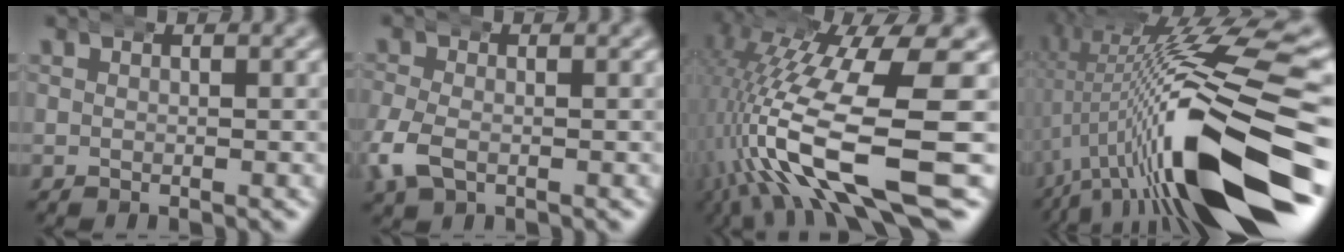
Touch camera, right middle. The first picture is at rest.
{"total": 3.2, "force": [-1.0, 2.3, 2.0], "torque": [-0.066, -0.006, -0.014]}
{"total": 14.2, "force": [-3.6, 5.7, 12.5], "torque": [-0.238, -0.020, -0.042]}
{"total": 15.6, "force": [-0.9, 4.3, 15.0], "torque": [-0.209, 0.029, -0.022]}